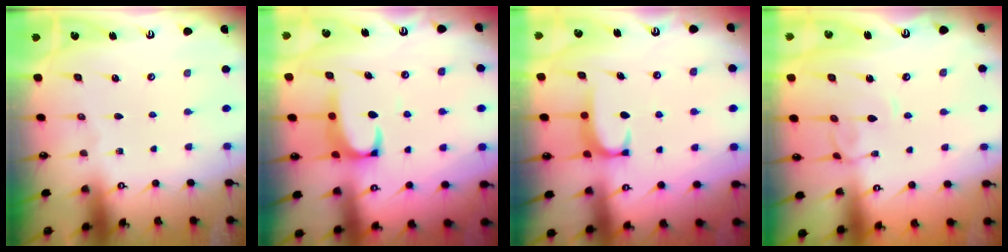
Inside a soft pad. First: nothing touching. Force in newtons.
{"total": 2.2, "press": 1.9, "slide": 1.0}
{"total": 1.8, "press": 1.7, "slide": 0.5}
{"total": 2.9, "press": 2.9, "slide": 0.3}